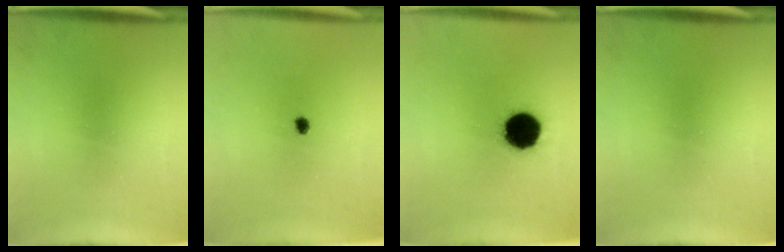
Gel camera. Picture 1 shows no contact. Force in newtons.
{"total": 1.2}
{"total": 14.3}
{"total": 0.0}